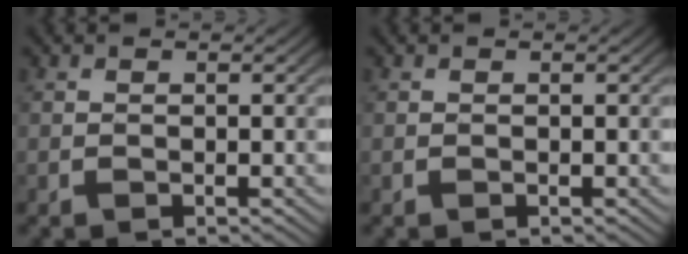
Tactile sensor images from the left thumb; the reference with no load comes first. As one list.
[{"total": 0.0}]